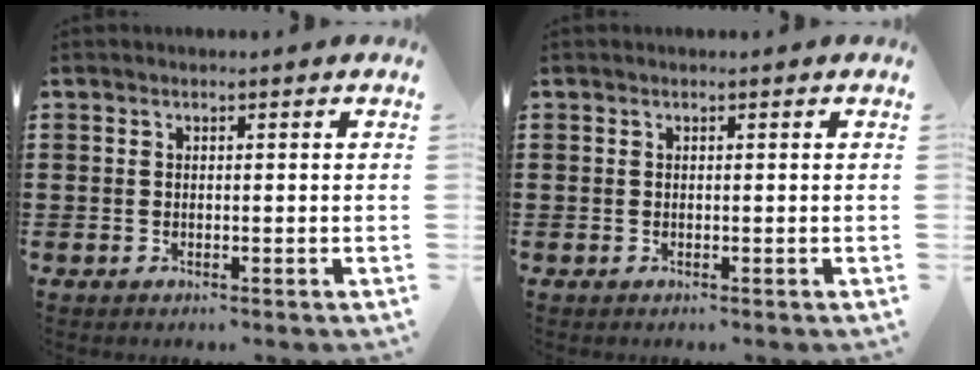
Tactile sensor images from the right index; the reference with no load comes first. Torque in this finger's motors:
{"motor_torque": [-0.45, 0.45, 0.00, 0.00]}